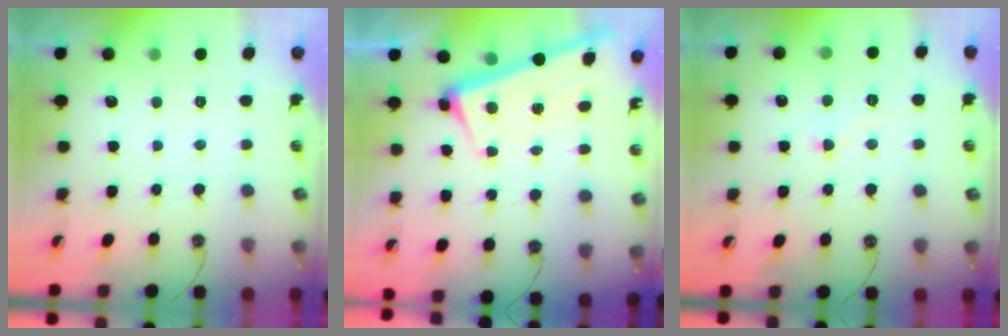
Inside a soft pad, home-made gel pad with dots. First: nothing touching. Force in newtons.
{"total": 2.2, "press": 2.1, "slide": 0.5}
{"total": 3.0, "press": 3.0, "slide": 0.4}